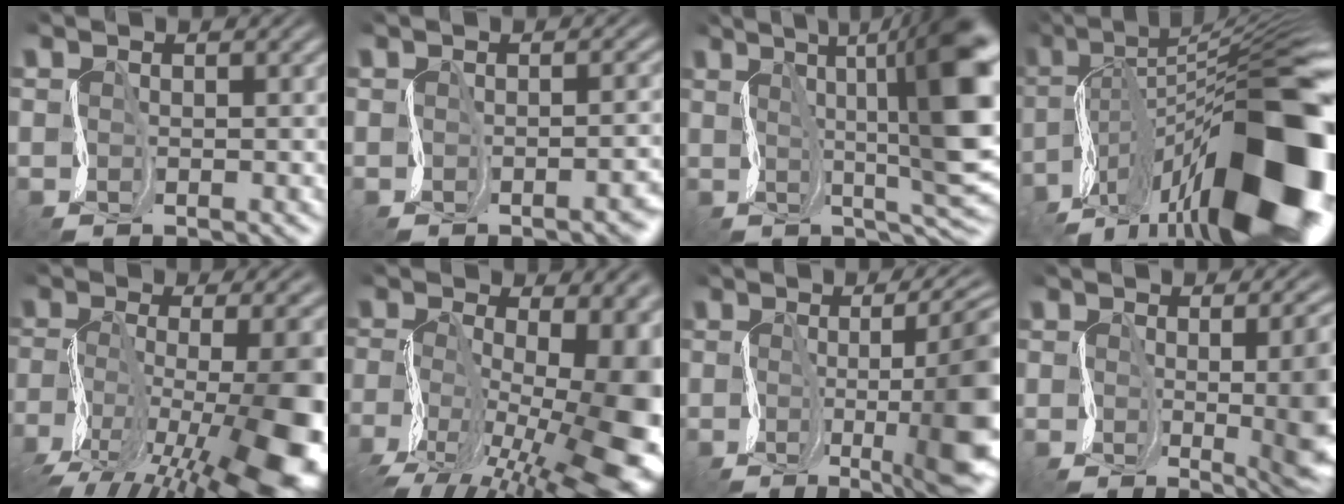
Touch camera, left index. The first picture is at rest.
{"total": 4.2, "force": [-1.6, 1.7, 3.5], "torque": [-0.011, 0.007, -0.015]}
{"total": 13.4, "force": [2.8, 3.3, 12.7], "torque": [-0.165, 0.002, 0.056]}
{"total": 17.9, "force": [-6.9, 6.4, 15.2], "torque": [-0.227, 0.048, -0.134]}
{"total": 14.9, "force": [-5.6, 5.3, 12.7], "torque": [-0.215, 0.003, -0.083]}
{"total": 16.8, "force": [-4.3, 7.9, 14.2], "torque": [-0.221, -0.004, -0.059]}
{"total": 14.6, "force": [-1.9, 4.7, 13.7], "torque": [-0.151, 0.013, -0.023]}
{"total": 12.8, "force": [-0.8, 4.9, 11.8], "torque": [-0.129, -0.004, 0.004]}